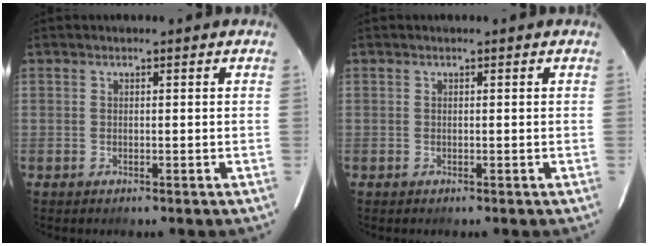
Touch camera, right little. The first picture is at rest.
{"total": 0.0}